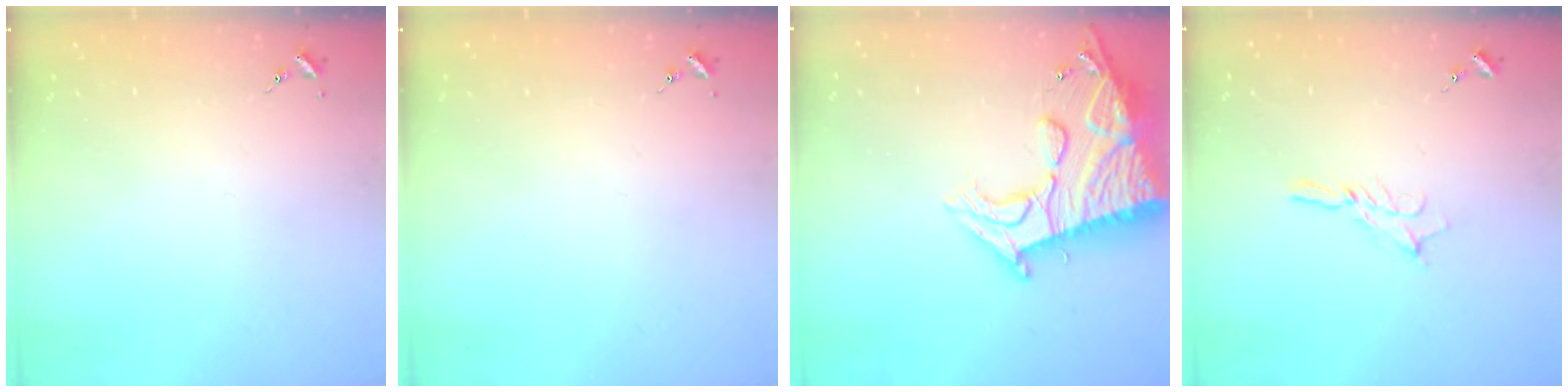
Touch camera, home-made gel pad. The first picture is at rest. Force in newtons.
{"total": 0.0}
{"total": 22.6, "press": 22.5, "slide": 2.2}
{"total": 5.6, "press": 5.6, "slide": 0.3}